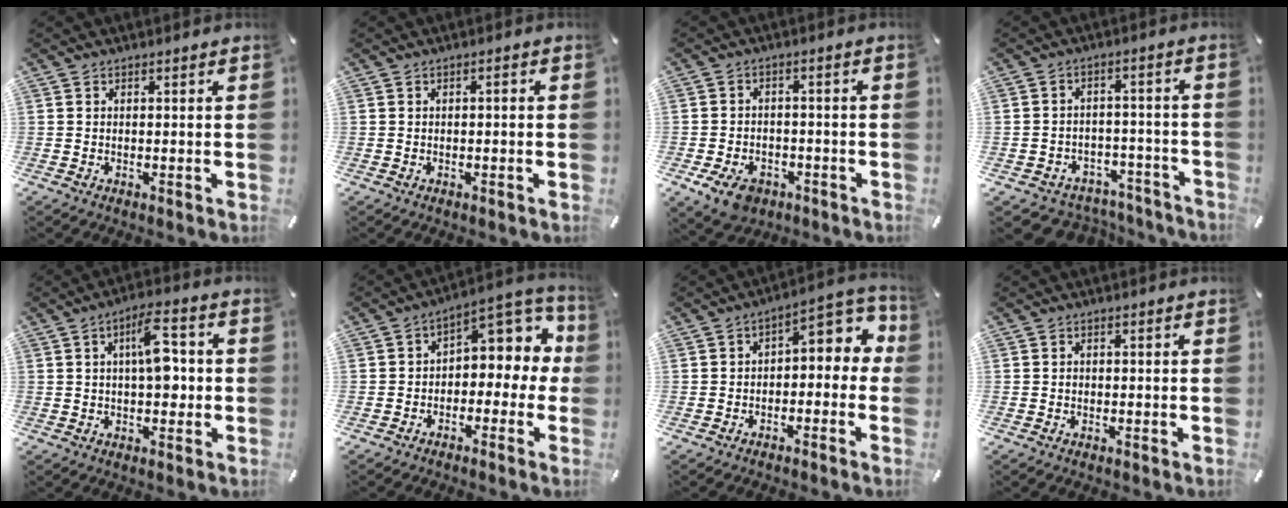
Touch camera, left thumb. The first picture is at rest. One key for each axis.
{"total": 1.2, "fx": -0.6, "fy": 0.5, "fz": 0.9, "tx": -0.018, "ty": 0.003, "tz": -0.013}
{"total": 7.0, "fx": -3.9, "fy": 4.6, "fz": 3.5, "tx": -0.075, "ty": 0.018, "tz": -0.072}
{"total": 4.7, "fx": -2.6, "fy": 3.8, "fz": 1.0, "tx": -0.016, "ty": 0.018, "tz": -0.046}
{"total": 9.6, "fx": 0.9, "fy": 4.6, "fz": 8.3, "tx": -0.120, "ty": 0.007, "tz": 0.013}
{"total": 8.5, "fx": 2.2, "fy": 6.0, "fz": 5.6, "tx": -0.071, "ty": -0.018, "tz": 0.038}
{"total": 7.4, "fx": 0.6, "fy": 4.3, "fz": 5.9, "tx": -0.070, "ty": -0.014, "tz": 0.002}
{"total": 0.6, "fx": -0.3, "fy": 0.5, "fz": 0.3, "tx": -0.005, "ty": 0.003, "tz": -0.008}